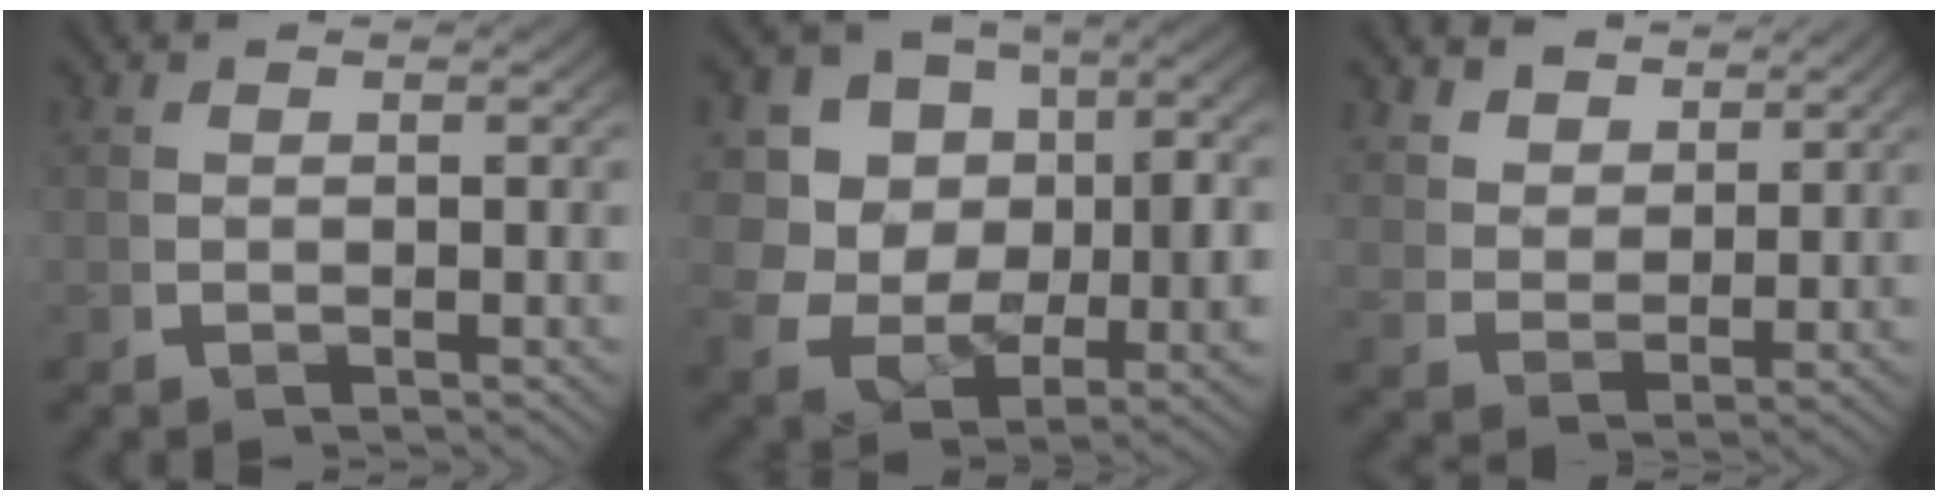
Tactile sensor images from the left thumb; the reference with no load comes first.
{"total": 12.2, "force": [0.1, 9.6, 7.6], "torque": [-0.182, -0.052, 0.014]}
{"total": 4.2, "force": [3.7, 1.5, 1.2], "torque": [-0.019, -0.004, 0.073]}